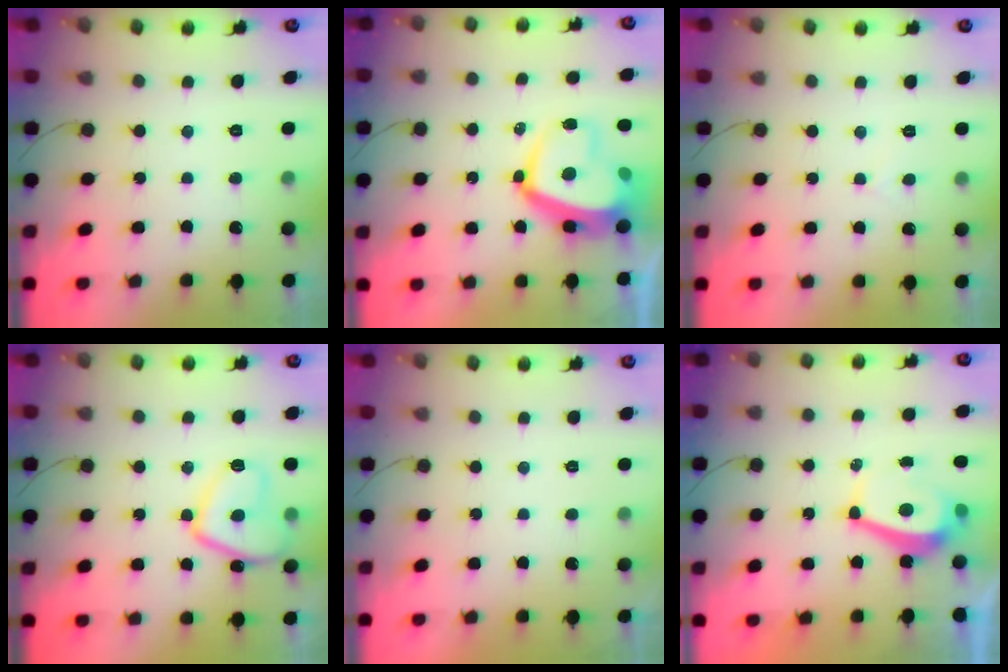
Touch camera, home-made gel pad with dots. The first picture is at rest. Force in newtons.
{"total": 15.2, "press": 15.1, "slide": 0.9}
{"total": 2.2, "press": 2.2, "slide": 0.3}
{"total": 11.4, "press": 11.3, "slide": 1.2}
{"total": 2.2, "press": 2.1, "slide": 0.4}
{"total": 5.2, "press": 5.1, "slide": 0.7}